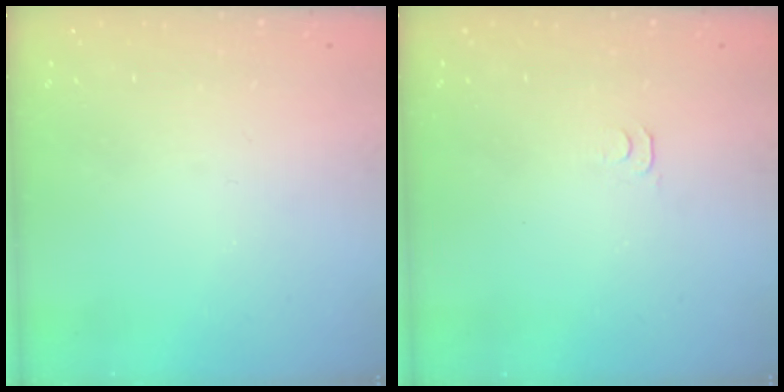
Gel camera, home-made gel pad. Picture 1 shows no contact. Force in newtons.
{"total": 2.8, "press": 2.7, "slide": 0.5}